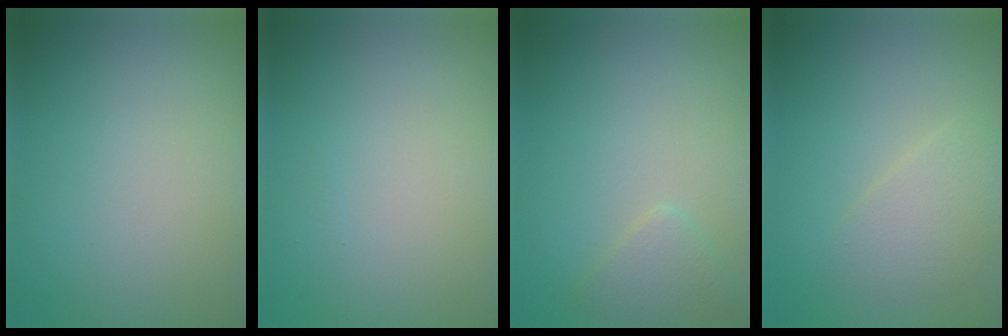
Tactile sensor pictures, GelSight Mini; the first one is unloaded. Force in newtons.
{"total": 0.0}
{"total": 1.6, "press": 1.6, "slide": 0.1}
{"total": 2.5, "press": 2.5, "slide": 0.1}